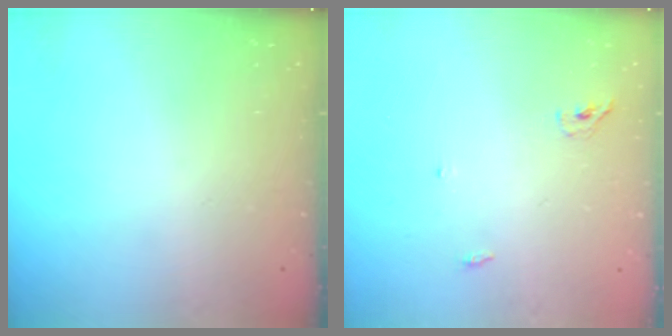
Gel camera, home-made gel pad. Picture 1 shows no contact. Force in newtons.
{"total": 3.4, "press": 3.4, "slide": 0.7}